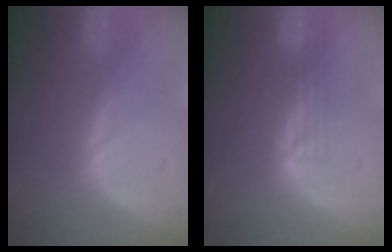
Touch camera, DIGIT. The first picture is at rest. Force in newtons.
{"total": 2.5, "press": 2.2, "slide": 1.3}